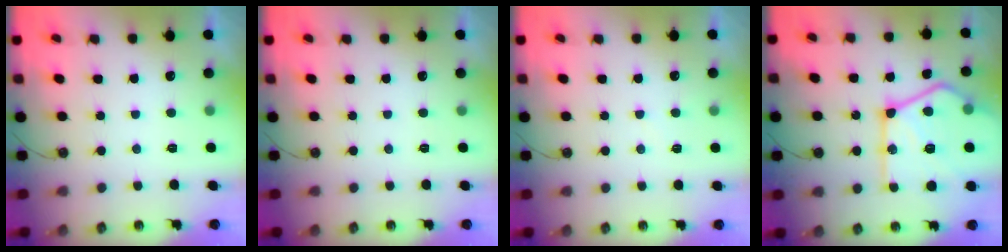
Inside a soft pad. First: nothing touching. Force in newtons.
{"total": 0.0}
{"total": 2.8, "press": 2.8, "slide": 0.3}
{"total": 26.3, "press": 26.1, "slide": 3.0}